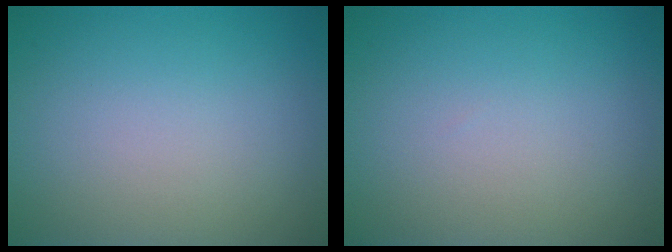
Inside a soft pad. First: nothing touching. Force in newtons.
{"total": 0.0}